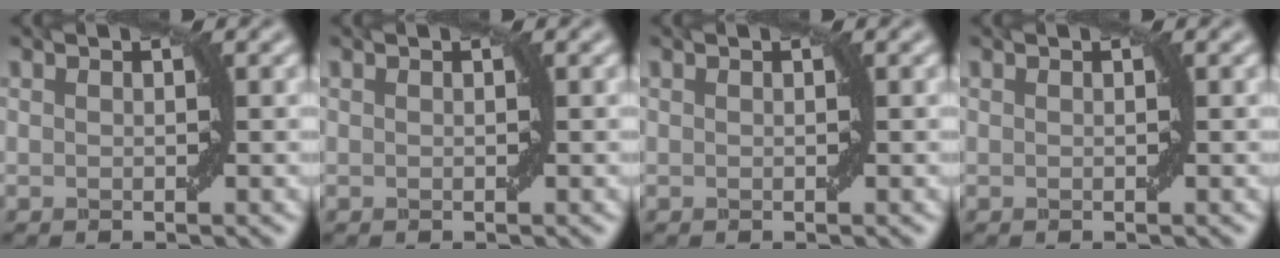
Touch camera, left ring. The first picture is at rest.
{"total": 0.0}
{"total": 0.0}
{"total": 0.0}